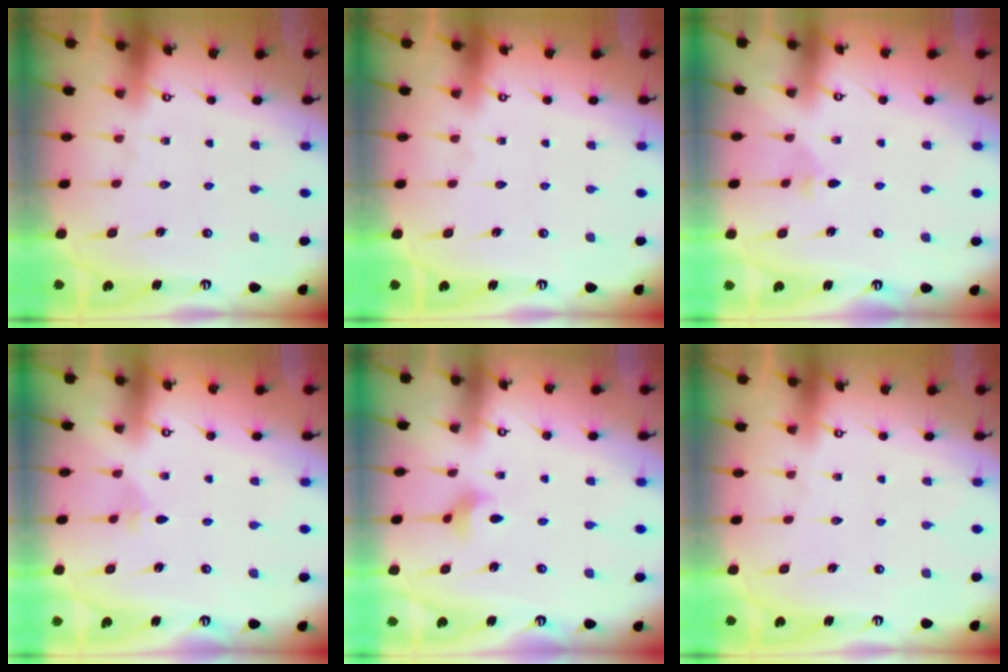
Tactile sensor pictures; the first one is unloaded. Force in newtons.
{"total": 0.0}
{"total": 2.7, "press": 2.6, "slide": 0.9}
{"total": 1.5, "press": 1.5, "slide": 0.4}
{"total": 2.5, "press": 2.4, "slide": 0.5}
{"total": 0.0}